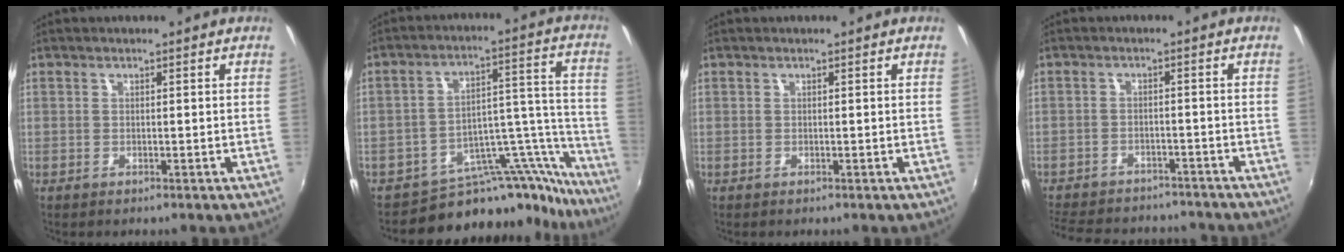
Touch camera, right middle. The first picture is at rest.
{"total": 18.6, "force": [-17.3, 6.1, 3.1], "torque": [-0.031, 0.067, -0.252]}
{"total": 0.0}
{"total": 16.2, "force": [-13.8, 6.3, 5.8], "torque": [-0.144, 0.016, -0.192]}